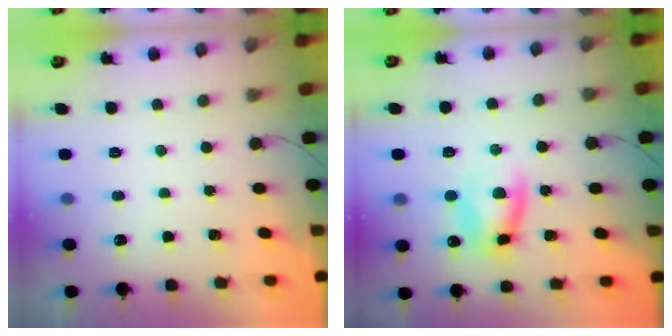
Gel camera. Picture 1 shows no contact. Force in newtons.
{"total": 9.8, "press": 9.6, "slide": 1.9}